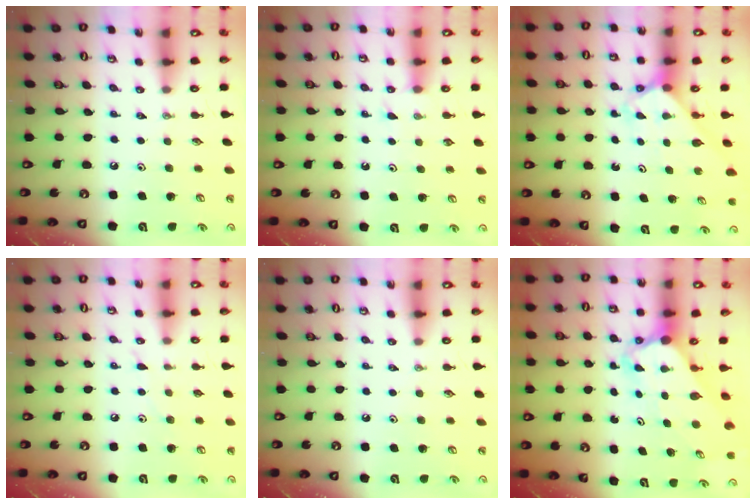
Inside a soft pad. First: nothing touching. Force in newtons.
{"total": 4.0, "press": 4.0, "slide": 0.5}
{"total": 2.7, "press": 2.7, "slide": 0.2}
{"total": 4.9, "press": 4.8, "slide": 0.6}
{"total": 0.0}
{"total": 4.1, "press": 4.1, "slide": 0.3}